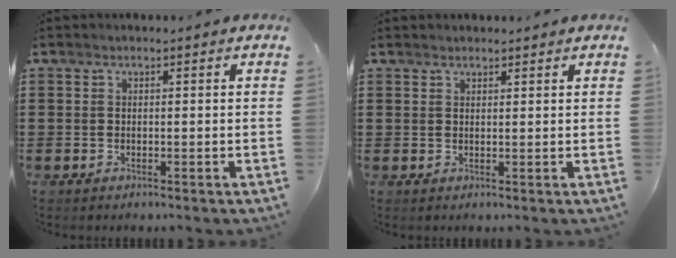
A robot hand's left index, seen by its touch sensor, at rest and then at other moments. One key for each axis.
{"total": 1.2, "fx": 1.1, "fy": 0.2, "fz": 0.1, "tx": -0.003, "ty": 0.000, "tz": 0.022}